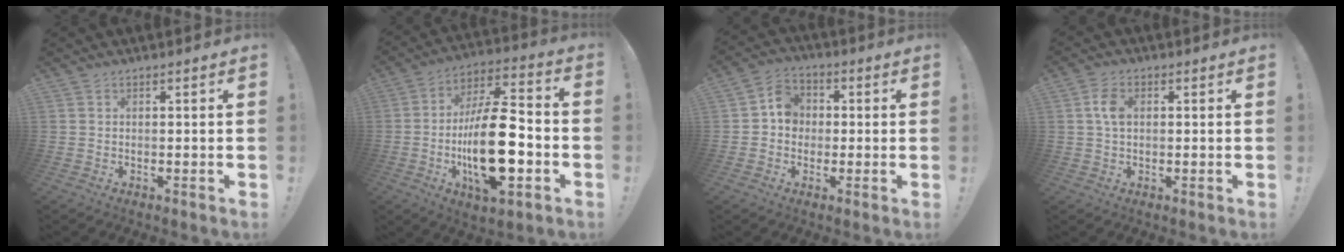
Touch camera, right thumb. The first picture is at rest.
{"total": 23.2, "force": [-5.2, 9.3, 20.6], "torque": [-0.369, 0.018, -0.080]}
{"total": 7.9, "force": [0.0, 7.2, 3.2], "torque": [-0.035, 0.013, 0.005]}
{"total": 5.2, "force": [0.9, 3.3, 4.0], "torque": [-0.067, 0.002, 0.012]}